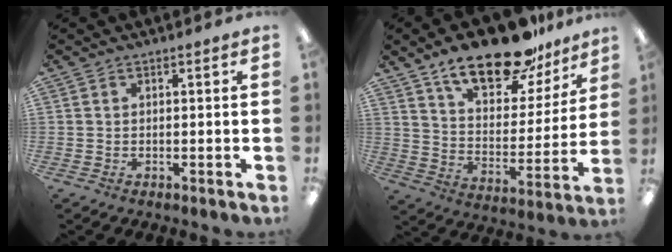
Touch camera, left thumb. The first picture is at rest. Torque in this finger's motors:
{"motor_torque": [0.40, 0.41, 1.44, -1.33, 0.11]}